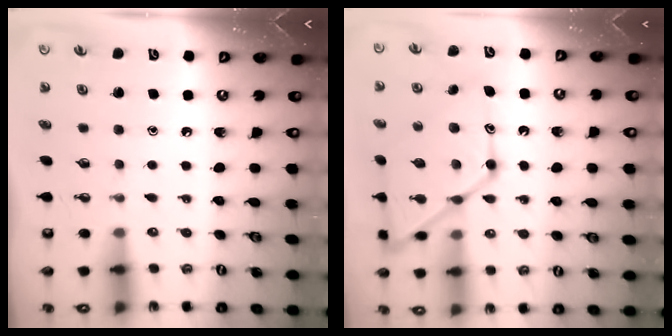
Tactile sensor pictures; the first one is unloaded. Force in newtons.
{"total": 19.7, "press": 19.7, "slide": 1.6}